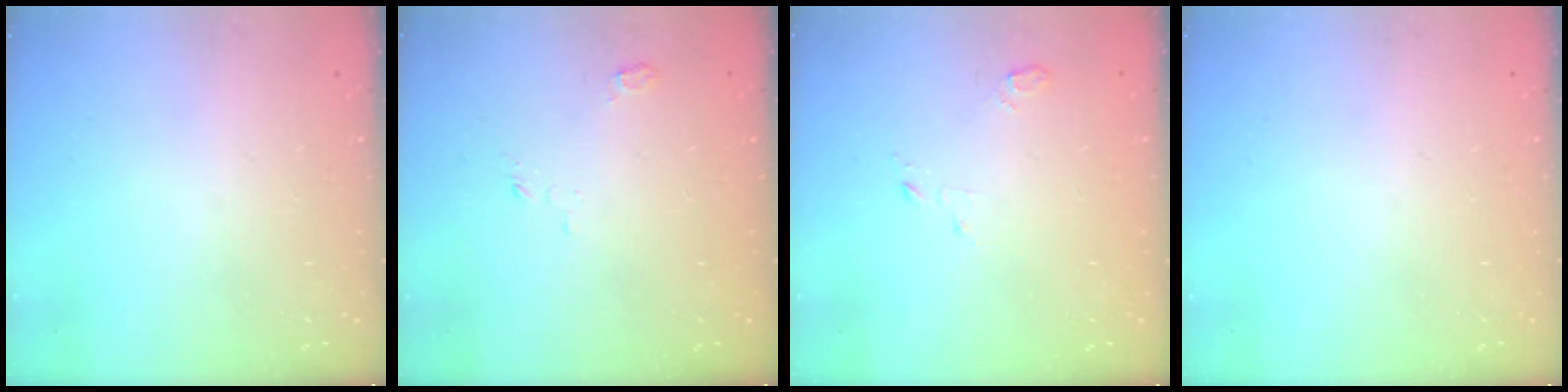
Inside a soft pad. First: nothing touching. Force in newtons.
{"total": 3.3, "press": 3.2, "slide": 0.9}
{"total": 2.8, "press": 2.8, "slide": 0.3}
{"total": 0.0}